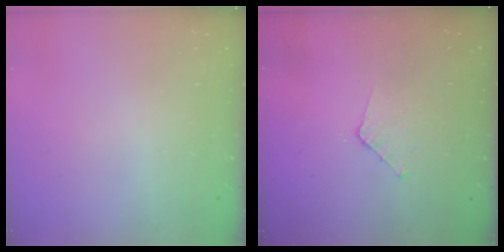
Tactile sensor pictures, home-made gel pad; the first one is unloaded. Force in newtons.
{"total": 3.2, "press": 3.2, "slide": 0.3}